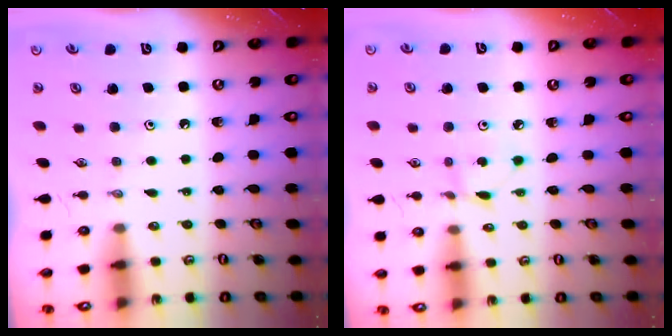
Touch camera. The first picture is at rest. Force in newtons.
{"total": 1.3, "press": 1.3, "slide": 0.1}